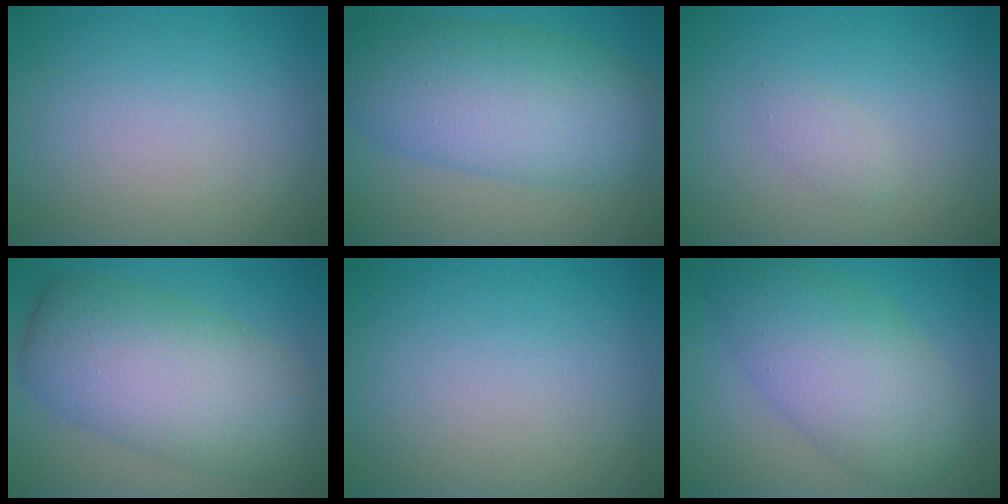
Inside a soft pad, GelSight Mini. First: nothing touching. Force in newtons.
{"total": 9.4, "press": 9.4, "slide": 0.2}
{"total": 1.0, "press": 1.0, "slide": 0.0}
{"total": 10.0, "press": 10.0, "slide": 0.5}
{"total": 0.0}
{"total": 8.0, "press": 8.0, "slide": 0.3}